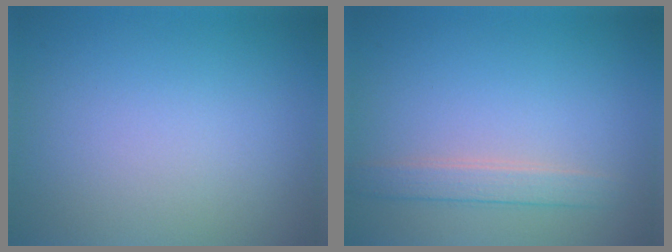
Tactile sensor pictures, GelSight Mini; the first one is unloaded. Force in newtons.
{"total": 2.1, "press": 2.1, "slide": 0.2}